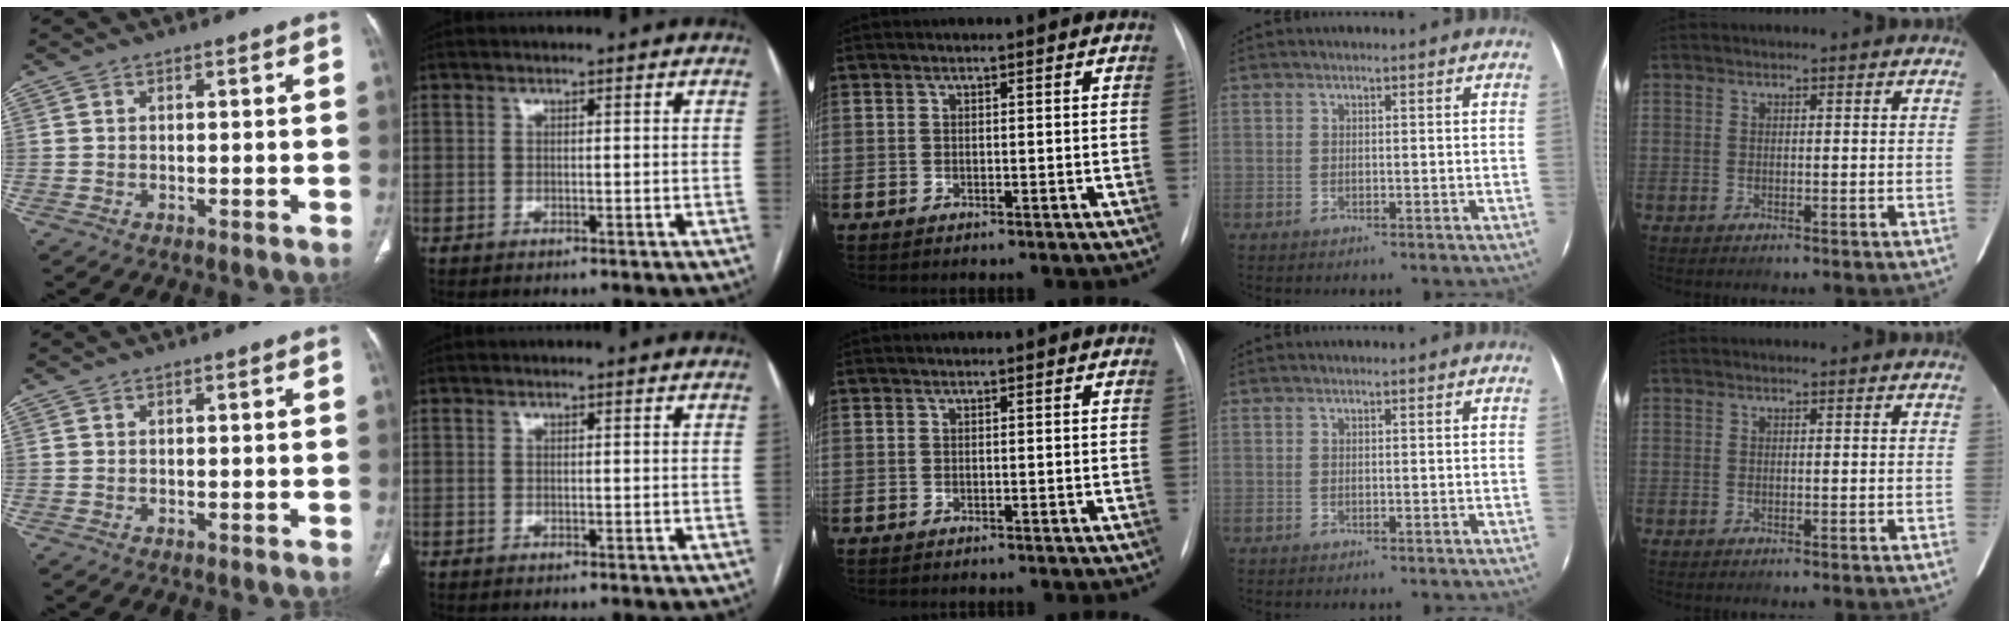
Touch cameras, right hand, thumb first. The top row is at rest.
{}